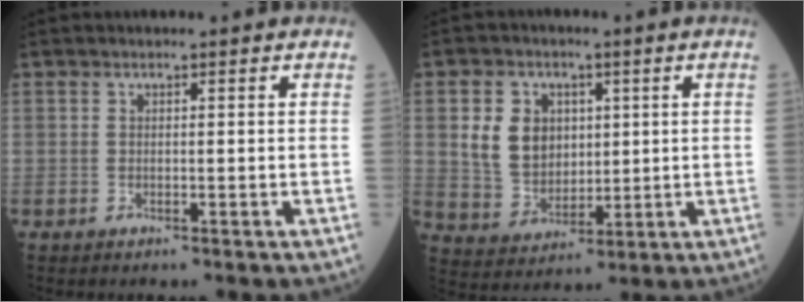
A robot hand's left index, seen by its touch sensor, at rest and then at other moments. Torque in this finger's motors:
{"motor_torque": [0.54, -0.19, 0.41, 0.10]}